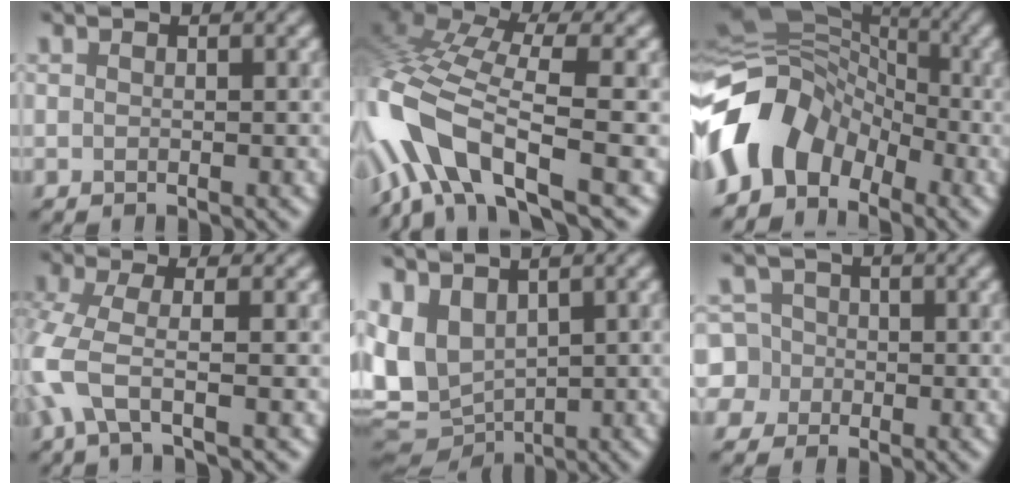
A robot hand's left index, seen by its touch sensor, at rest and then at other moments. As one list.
[{"total": 11.0, "force": [-3.8, 4.5, 9.3], "torque": [-0.195, 0.014, -0.087]}, {"total": 9.8, "force": [-4.6, 6.8, 5.3], "torque": [-0.088, 0.013, -0.107]}, {"total": 4.3, "force": [-1.7, 1.2, 3.8], "torque": [-0.098, -0.006, -0.044]}, {"total": 8.3, "force": [1.2, 5.8, 5.9], "torque": [-0.129, -0.004, 0.040]}, {"total": 6.4, "force": [-1.4, 6.1, 1.5], "torque": [-0.035, 0.019, -0.059]}]